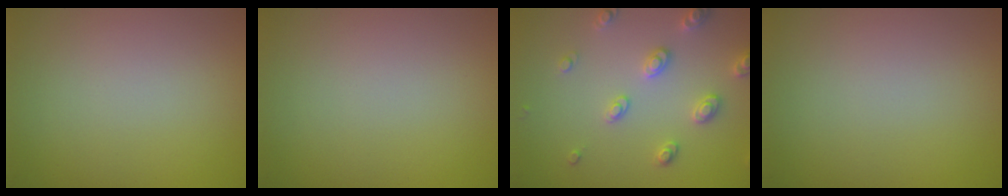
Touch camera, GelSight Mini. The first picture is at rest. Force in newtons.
{"total": 0.0}
{"total": 2.9, "press": 2.9, "slide": 0.5}
{"total": 0.0}